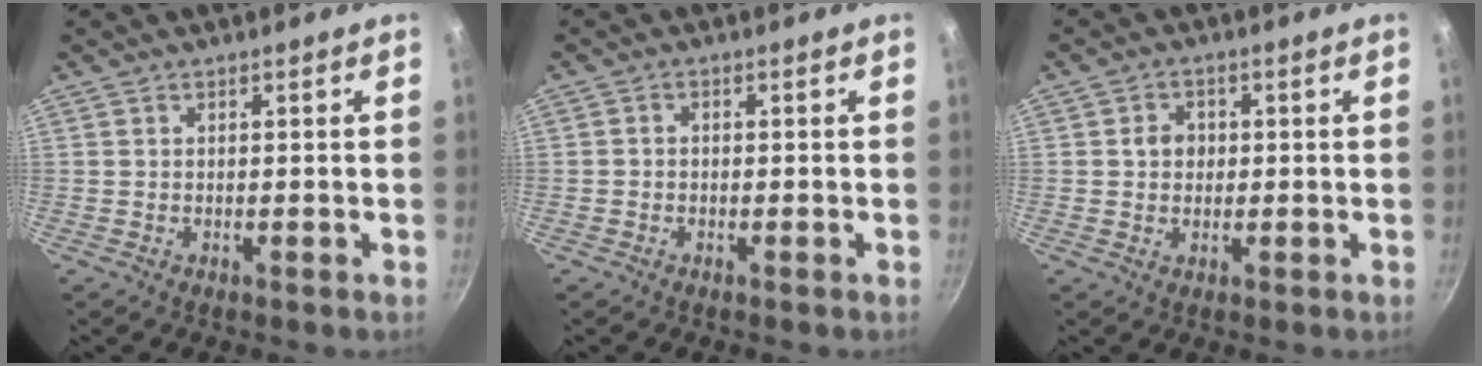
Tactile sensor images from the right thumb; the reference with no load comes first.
{"total": 1.0, "force": [-0.5, 0.7, 0.5], "torque": [-0.010, 0.005, -0.010]}
{"total": 3.6, "force": [0.2, 3.1, 1.7], "torque": [-0.009, 0.003, -0.001]}